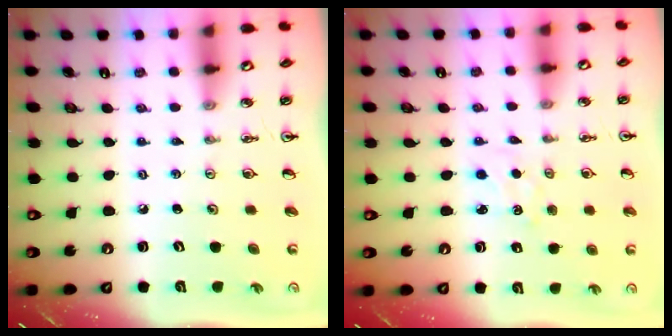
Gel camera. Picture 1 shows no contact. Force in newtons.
{"total": 2.5, "press": 2.5, "slide": 0.4}